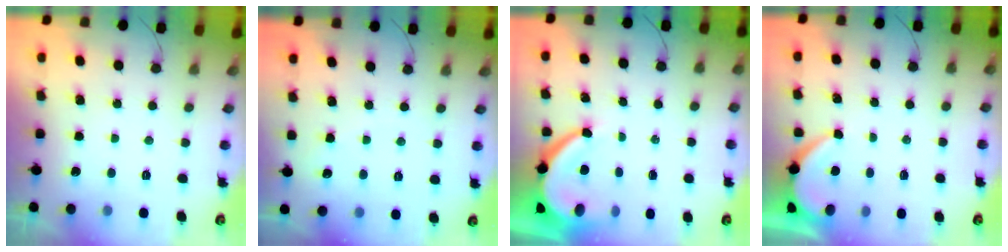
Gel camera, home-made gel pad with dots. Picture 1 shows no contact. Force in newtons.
{"total": 3.7, "press": 3.7, "slide": 0.6}
{"total": 9.3, "press": 9.3, "slide": 1.3}
{"total": 2.6, "press": 2.6, "slide": 0.3}